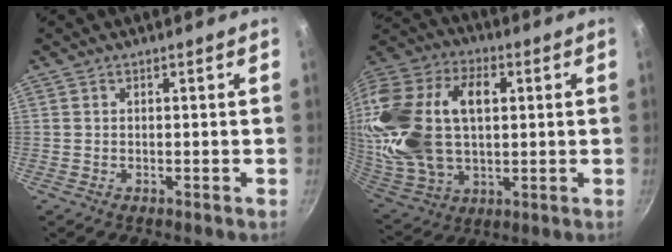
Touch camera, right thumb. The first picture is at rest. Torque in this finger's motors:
{"motor_torque": [1.21, 3.80, 1.33, -0.63, 0.40]}